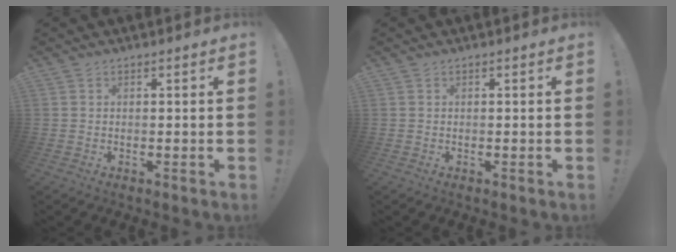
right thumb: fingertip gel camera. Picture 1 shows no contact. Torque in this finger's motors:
{"motor_torque": [-0.14, -0.13, -0.09, -0.01, -0.03]}